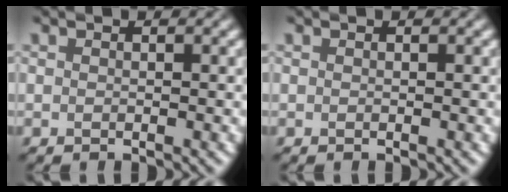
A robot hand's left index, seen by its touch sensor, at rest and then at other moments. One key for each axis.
{"total": 0.0}